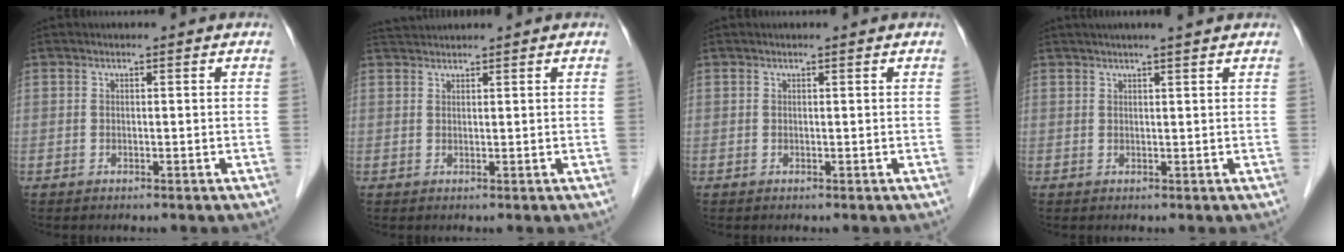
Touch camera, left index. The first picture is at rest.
{"total": 2.2, "force": [2.2, -0.2, 0.2], "torque": [-0.006, 0.020, 0.048]}
{"total": 0.5, "force": [0.5, 0.0, 0.3], "torque": [-0.008, 0.002, 0.007]}
{"total": 5.4, "force": [4.5, -0.2, 2.9], "torque": [-0.043, 0.021, 0.060]}